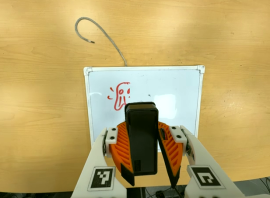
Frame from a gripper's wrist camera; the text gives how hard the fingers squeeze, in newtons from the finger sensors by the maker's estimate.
{"total": 9.9, "left": 9.8, "right": 10.1}